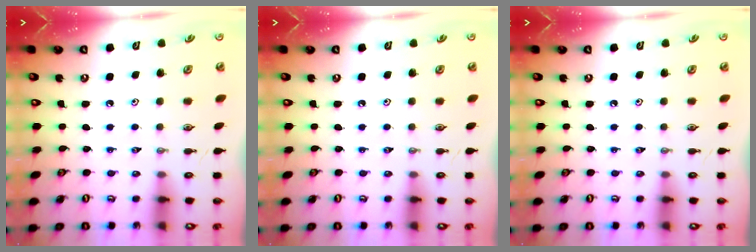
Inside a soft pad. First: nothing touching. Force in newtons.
{"total": 0.0}
{"total": 0.0}